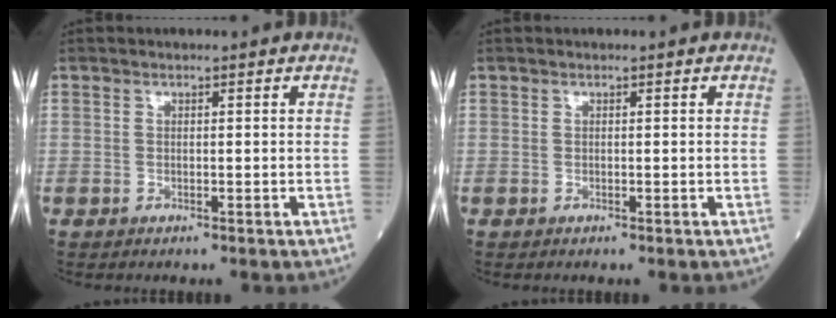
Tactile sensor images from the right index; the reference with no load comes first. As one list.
[{"total": 0.0}]